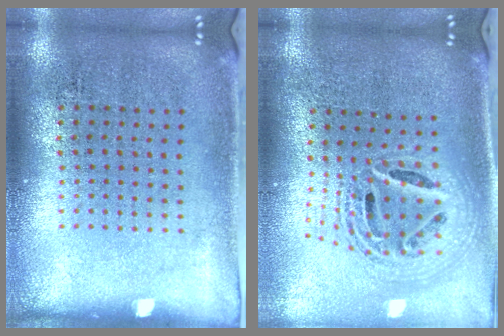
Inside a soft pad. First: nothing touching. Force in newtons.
{"total": 2.3, "press": 1.7, "slide": 1.6}